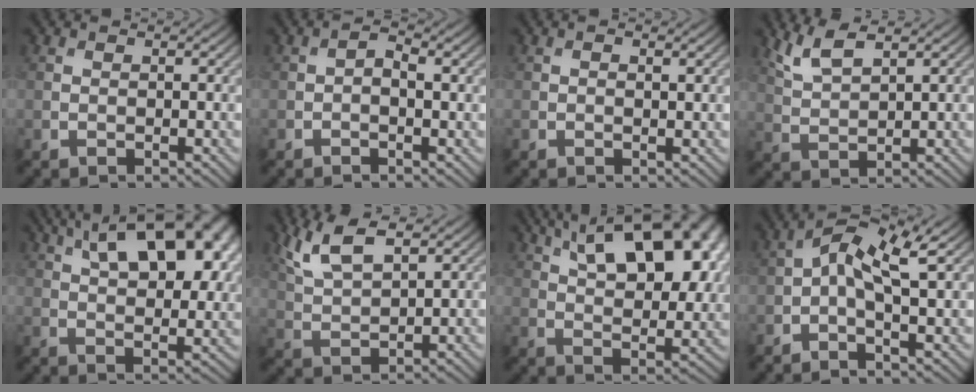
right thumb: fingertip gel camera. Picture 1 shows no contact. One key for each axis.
{"total": 1.9, "fx": -0.1, "fy": 0.9, "fz": 1.7, "tx": -0.028, "ty": 0.003, "tz": -0.005}
{"total": 0.9, "fx": 0.2, "fy": 0.3, "fz": 0.8, "tx": -0.013, "ty": -0.003, "tz": 0.004}
{"total": 4.4, "fx": 3.2, "fy": 1.2, "fz": 2.8, "tx": -0.076, "ty": 0.003, "tz": 0.074}
{"total": 17.5, "fx": 8.1, "fy": 8.2, "fz": 13.2, "tx": -0.191, "ty": 0.043, "tz": 0.112}
{"total": 7.2, "fx": 4.4, "fy": 2.5, "fz": 5.1, "tx": -0.123, "ty": 0.008, "tz": 0.095}
{"total": 19.9, "fx": 9.4, "fy": 9.5, "fz": 14.7, "tx": -0.217, "ty": 0.048, "tz": 0.140}
{"total": 6.8, "fx": 1.5, "fy": 2.5, "fz": 6.2, "tx": -0.115, "ty": 0.011, "tz": 0.016}